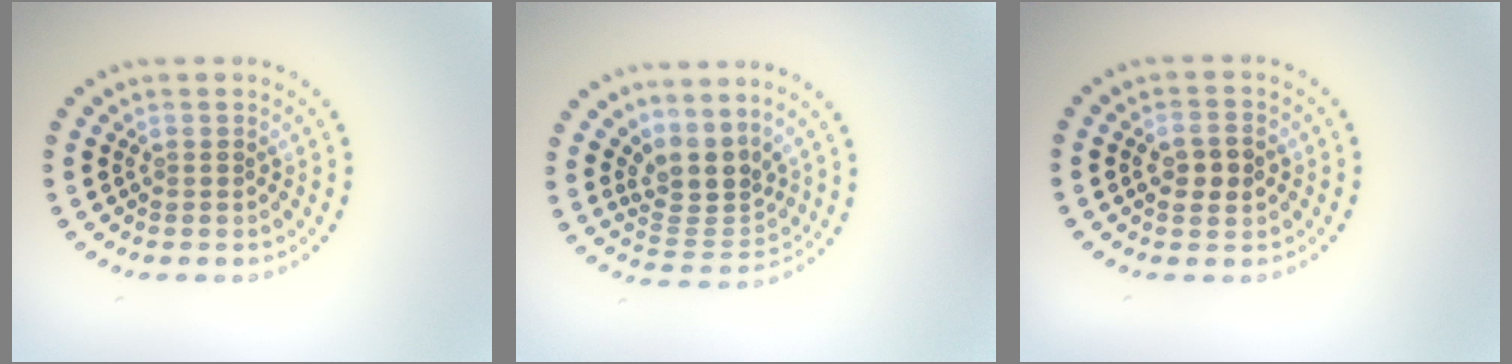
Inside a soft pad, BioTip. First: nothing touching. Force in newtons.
{"total": 3.4, "press": 2.4, "slide": 2.3}
{"total": 2.6, "press": 2.6, "slide": 0.2}